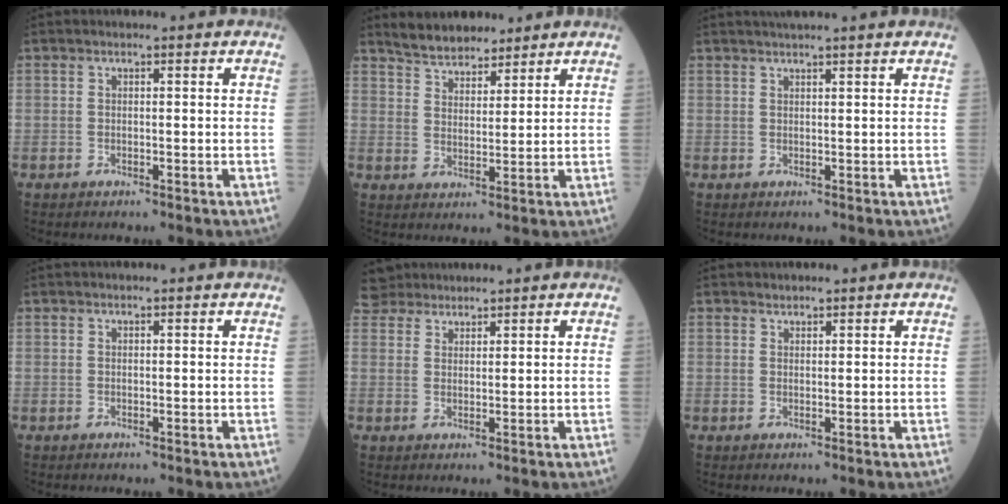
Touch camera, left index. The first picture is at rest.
{"total": 6.4, "force": [5.8, 2.2, 1.8], "torque": [-0.038, 0.016, 0.110]}
{"total": 4.9, "force": [4.3, -0.5, 2.3], "torque": [-0.029, 0.027, 0.062]}
{"total": 0.8, "force": [0.8, -0.1, 0.3], "torque": [-0.005, 0.016, 0.017]}
{"total": 3.1, "force": [3.0, 0.5, -0.6], "torque": [-0.005, 0.022, 0.066]}
{"total": 0.8, "force": [0.8, 0.2, 0.0], "torque": [-0.008, 0.004, 0.016]}